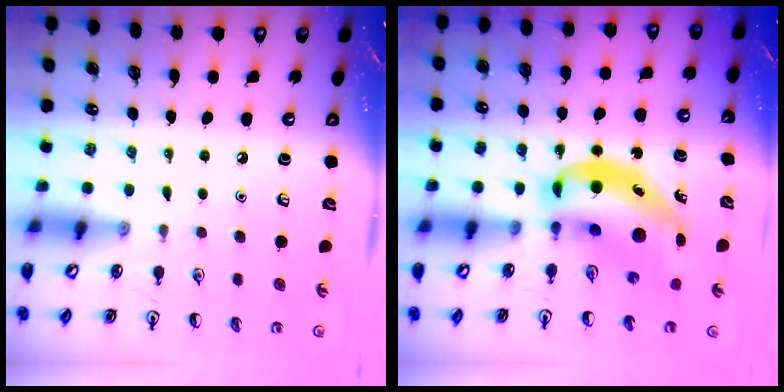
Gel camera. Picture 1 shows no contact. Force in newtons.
{"total": 12.8, "press": 12.2, "slide": 3.9}